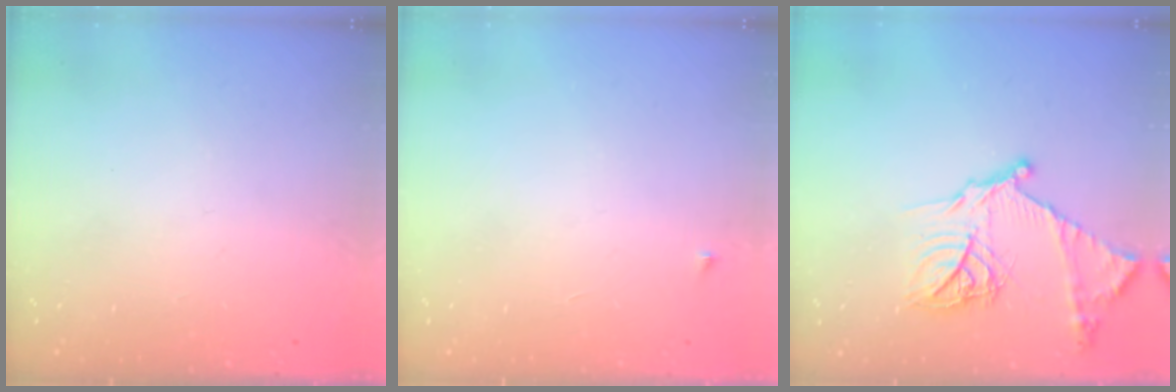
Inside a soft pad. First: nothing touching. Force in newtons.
{"total": 2.5, "press": 2.4, "slide": 0.4}
{"total": 19.1, "press": 19.0, "slide": 1.7}